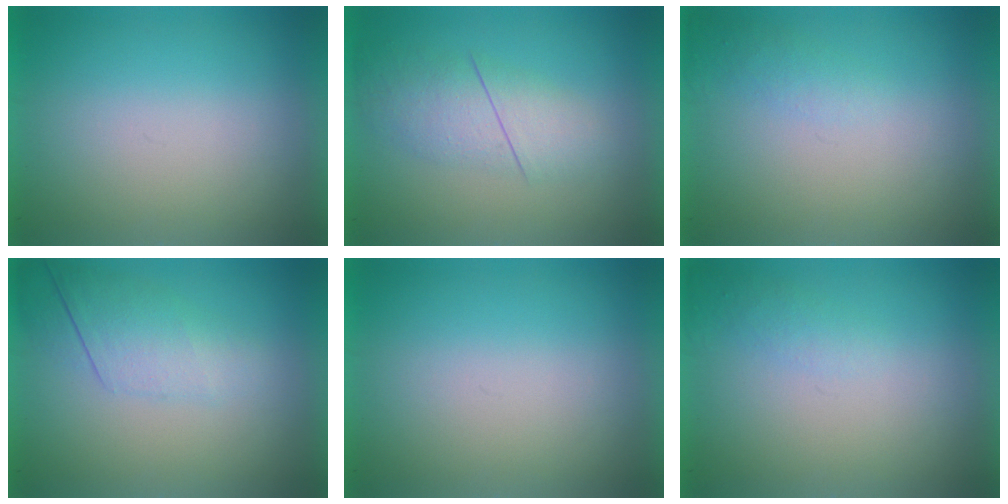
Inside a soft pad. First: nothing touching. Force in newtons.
{"total": 2.7}
{"total": 1.2}
{"total": 2.3}
{"total": 0.0}
{"total": 1.3}